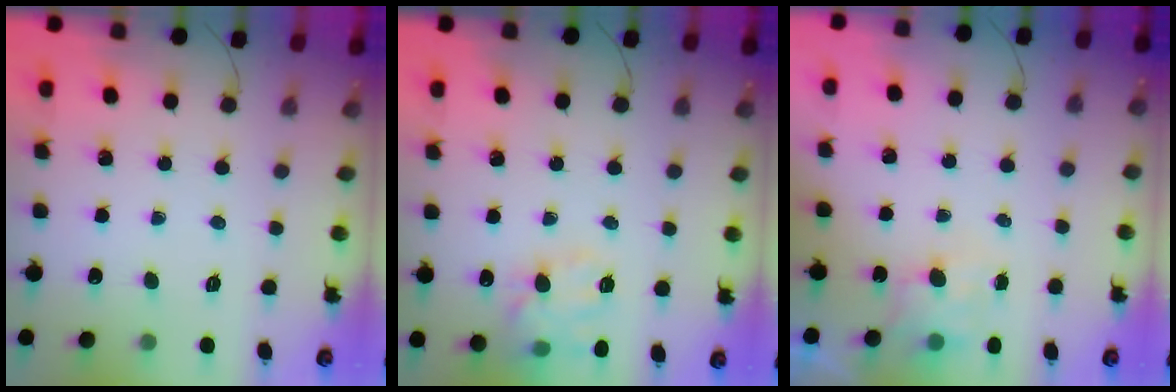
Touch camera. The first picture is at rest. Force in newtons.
{"total": 13.1, "press": 13.0, "slide": 2.0}
{"total": 4.3, "press": 4.3, "slide": 0.7}